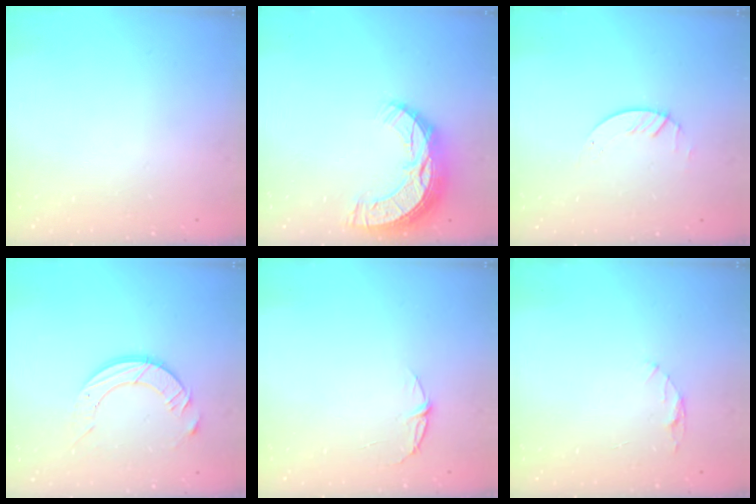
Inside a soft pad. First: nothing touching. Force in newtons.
{"total": 12.3, "press": 12.2, "slide": 0.9}
{"total": 1.2, "press": 1.1, "slide": 0.2}
{"total": 10.4, "press": 10.3, "slide": 0.9}
{"total": 4.9, "press": 4.9, "slide": 0.6}
{"total": 4.3, "press": 4.3, "slide": 0.5}